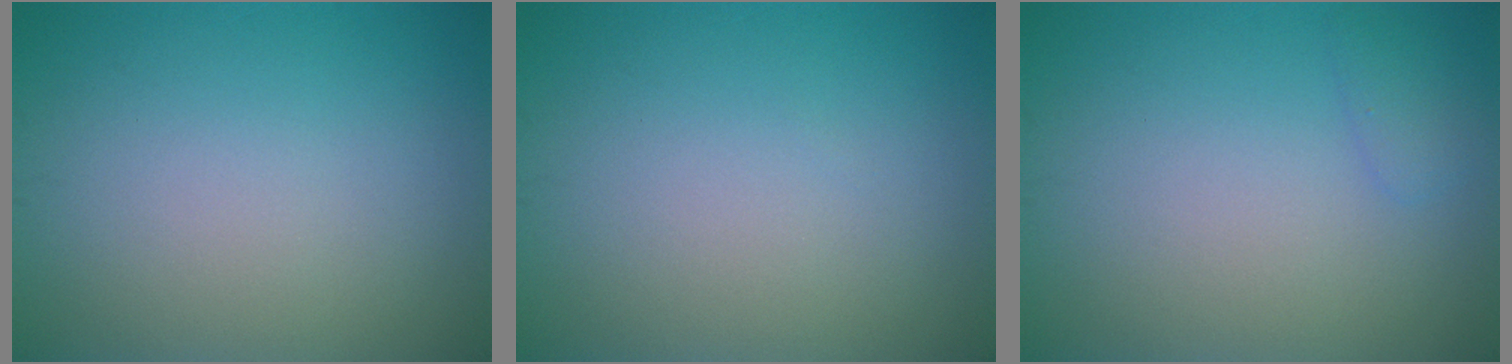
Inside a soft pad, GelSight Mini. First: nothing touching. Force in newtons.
{"total": 0.0}
{"total": 1.0, "press": 1.0, "slide": 0.1}